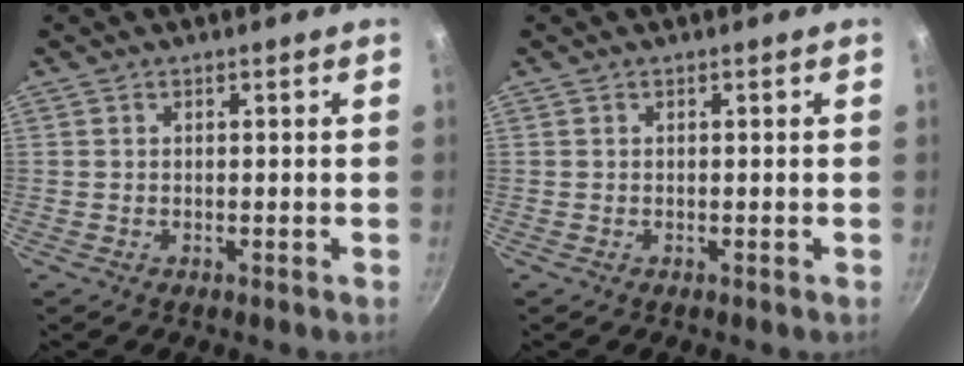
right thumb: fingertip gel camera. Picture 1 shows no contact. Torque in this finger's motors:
{"motor_torque": [0.00, 0.00, 0.15, 0.06, 0.00]}